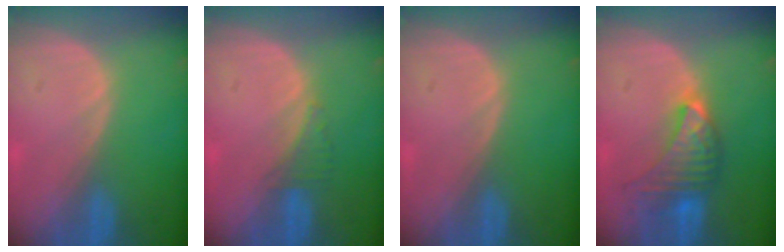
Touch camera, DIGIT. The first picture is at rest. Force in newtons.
{"total": 1.9, "press": 1.8, "slide": 0.7}
{"total": 0.0}
{"total": 7.0, "press": 7.0, "slide": 0.6}